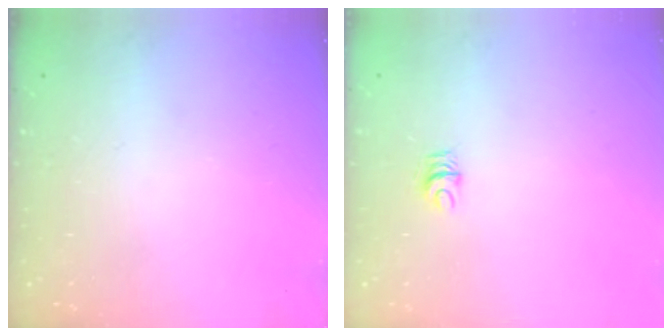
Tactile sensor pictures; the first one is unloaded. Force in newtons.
{"total": 4.6, "press": 4.5, "slide": 0.5}